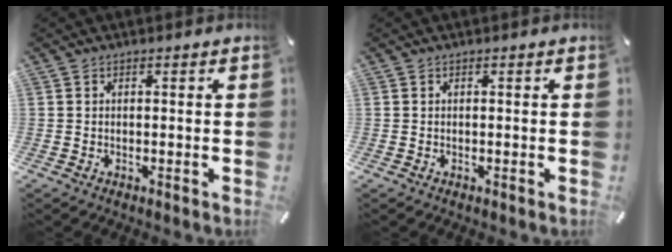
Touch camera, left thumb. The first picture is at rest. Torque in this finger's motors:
{"motor_torque": [0.00, 0.00, 0.00, 0.00, 0.00]}